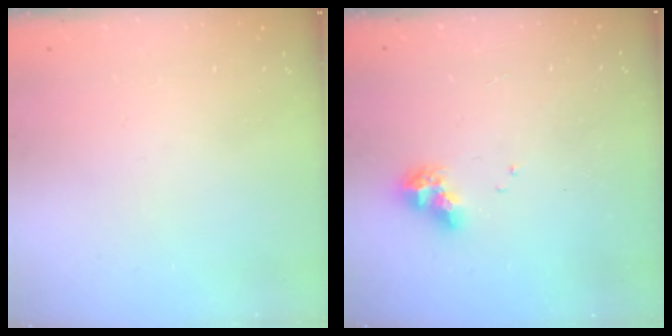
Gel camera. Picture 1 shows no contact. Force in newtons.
{"total": 8.3, "press": 8.3, "slide": 1.1}